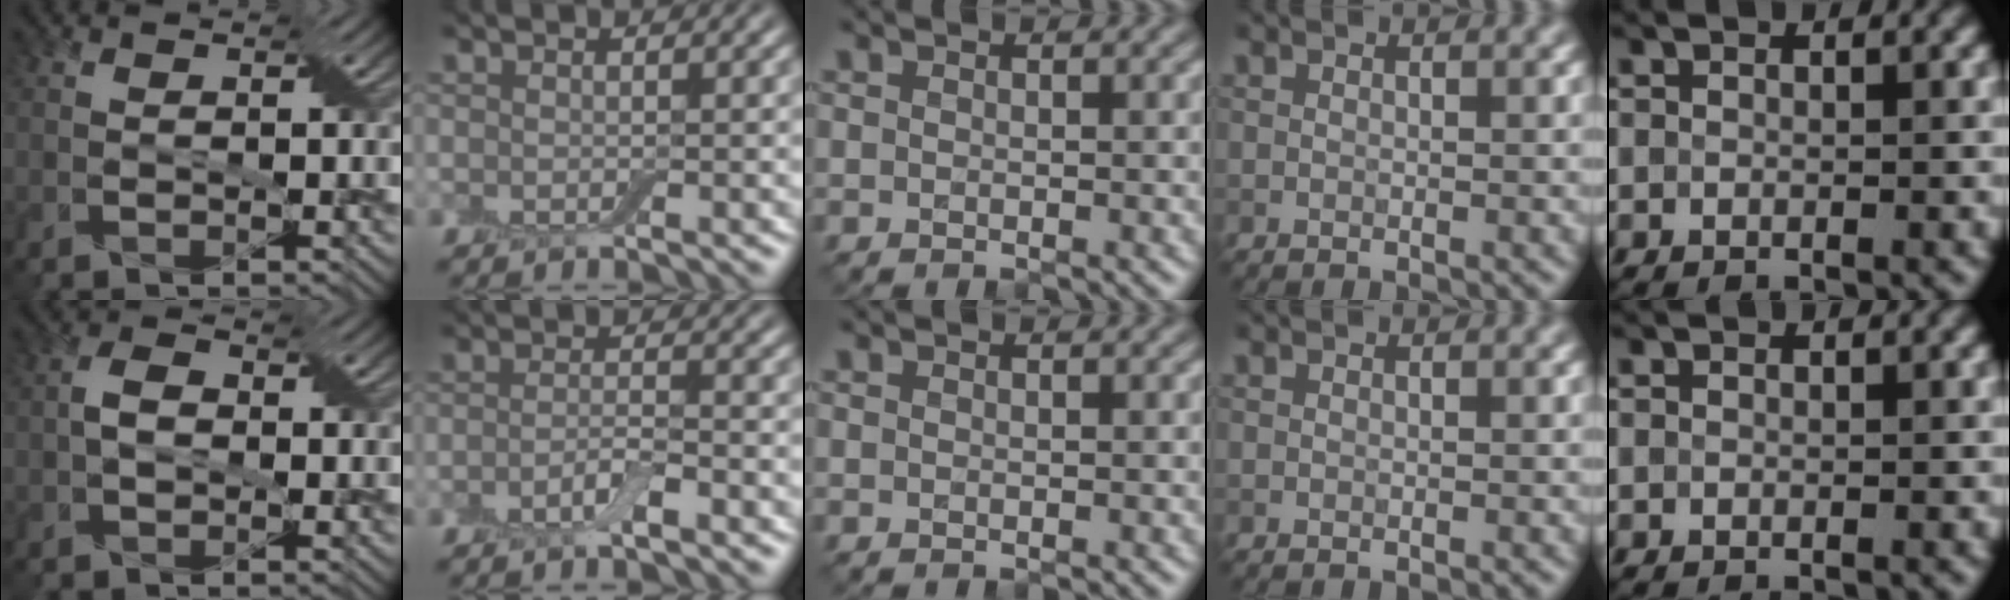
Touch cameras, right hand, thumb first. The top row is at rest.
{"thumb": {"total": 2.9, "force": [-0.3, 2.0, 2.1], "torque": [-0.047, 0.005, -0.009]}, "index": {"total": 2.1, "force": [-1.1, 0.4, 1.7], "torque": [-0.033, 0.003, -0.026]}}